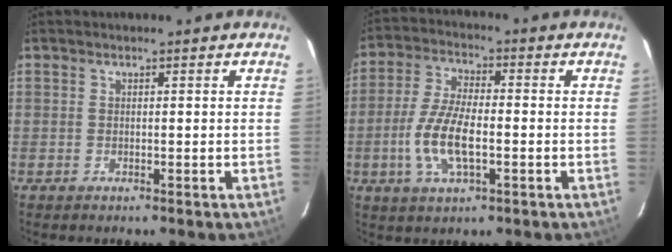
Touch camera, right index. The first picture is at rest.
{"total": 10.4, "force": [-2.6, 3.9, 9.3], "torque": [-0.194, -0.001, -0.052]}